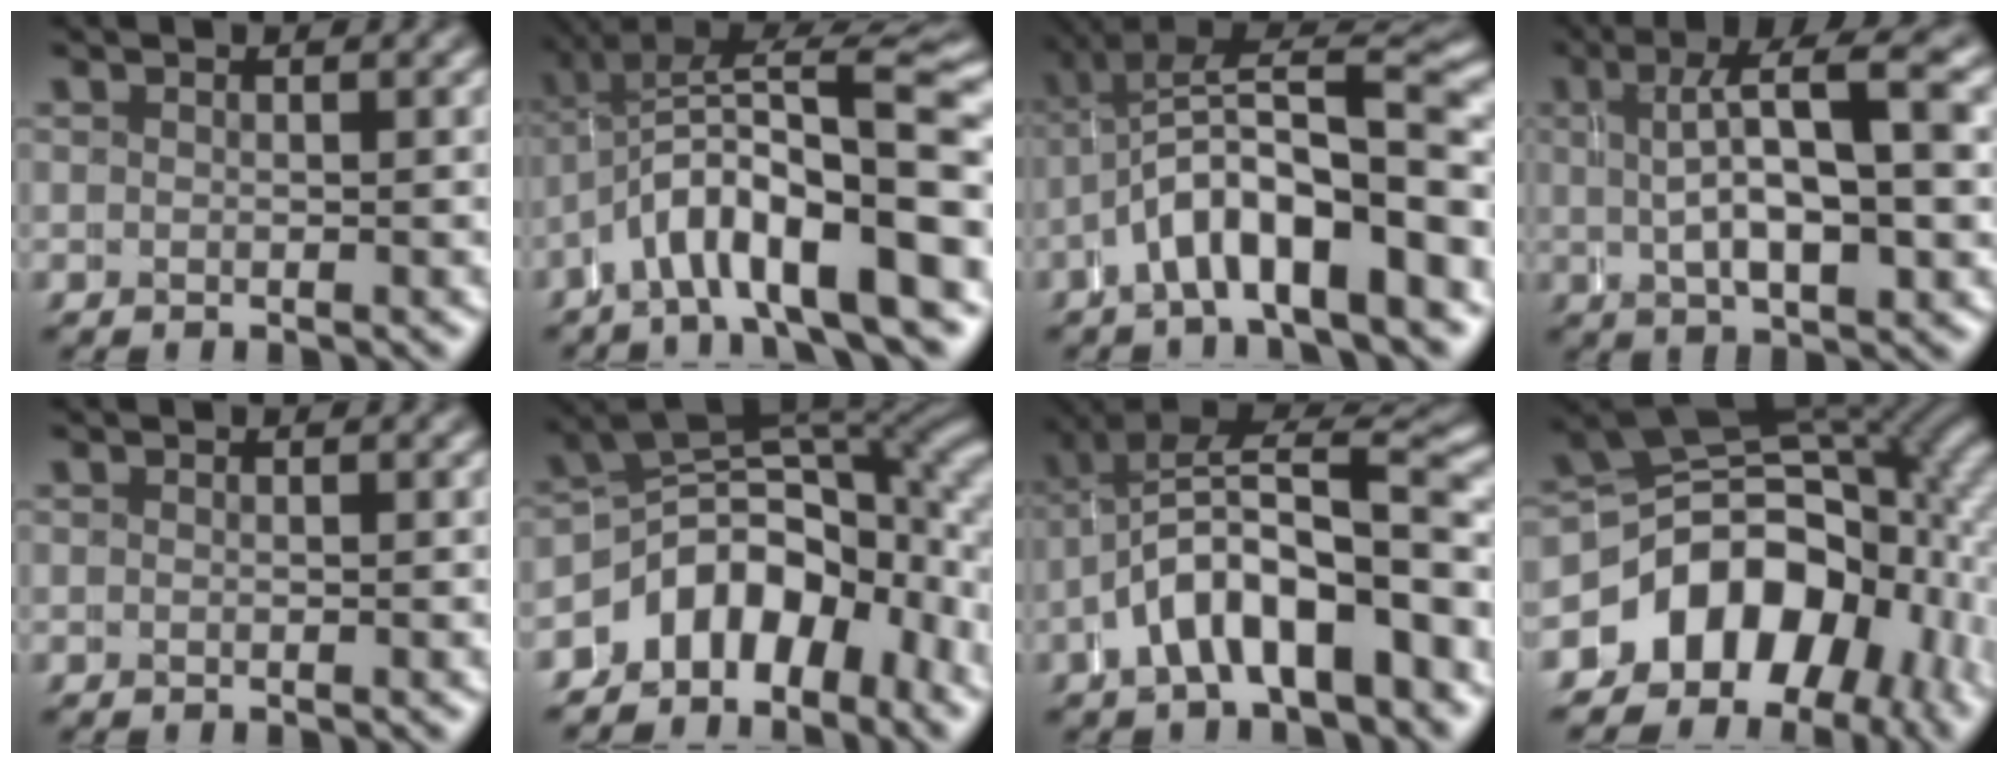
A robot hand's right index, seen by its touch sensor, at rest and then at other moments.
{"total": 9.3, "force": [-0.7, 4.1, 8.3], "torque": [-0.128, 0.005, -0.014]}
{"total": 8.5, "force": [-0.3, 3.8, 7.6], "torque": [-0.113, 0.011, -0.011]}
{"total": 6.1, "force": [1.4, 1.3, 5.8], "torque": [-0.075, 0.020, 0.021]}
{"total": 0.0}
{"total": 12.9, "force": [-1.9, 8.7, 9.3], "torque": [-0.128, -0.001, -0.039]}
{"total": 8.0, "force": [-1.8, 4.5, 6.4], "torque": [-0.112, -0.004, -0.026]}
{"total": 19.7, "force": [-1.0, 14.3, 13.6], "torque": [-0.223, -0.004, -0.030]}